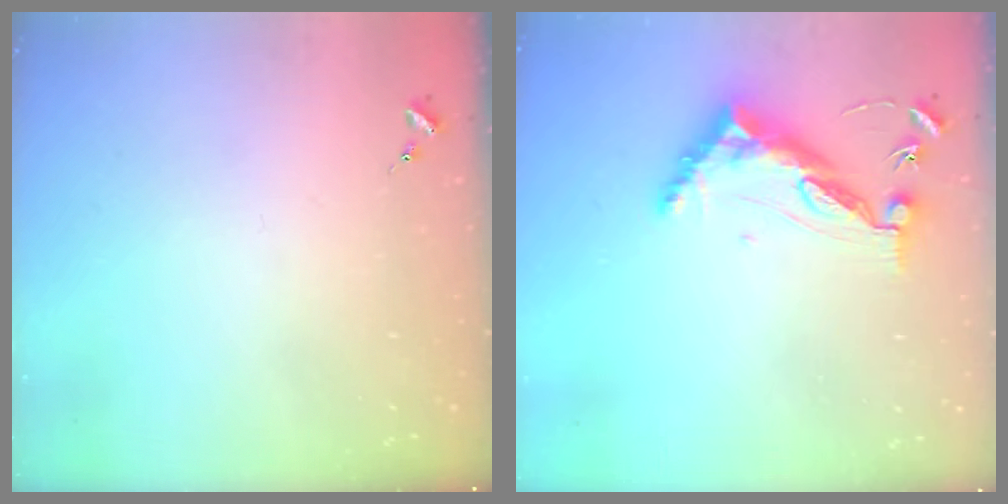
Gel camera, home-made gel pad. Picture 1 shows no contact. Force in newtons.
{"total": 12.1, "press": 12.0, "slide": 1.2}